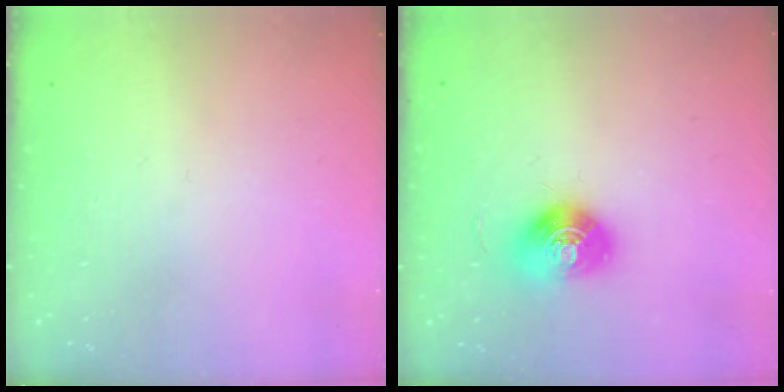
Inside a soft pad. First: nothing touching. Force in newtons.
{"total": 10.3, "press": 10.3, "slide": 0.5}